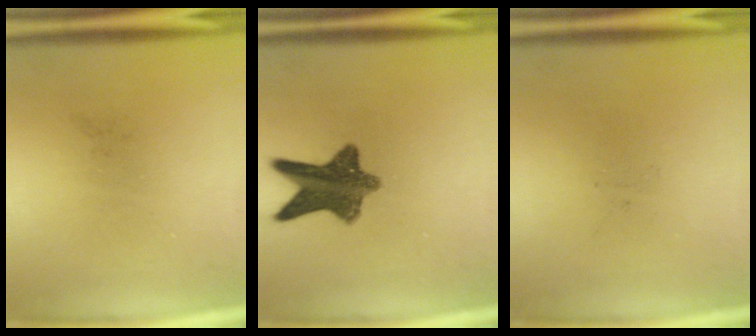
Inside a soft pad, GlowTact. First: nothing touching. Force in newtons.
{"total": 10.0}
{"total": 0.0}